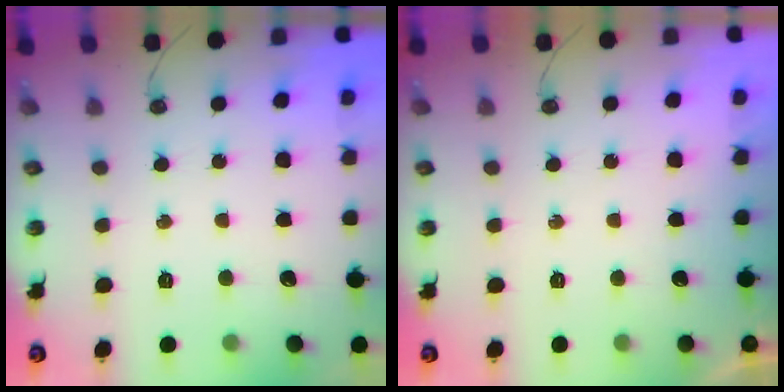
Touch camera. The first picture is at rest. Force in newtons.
{"total": 0.0}